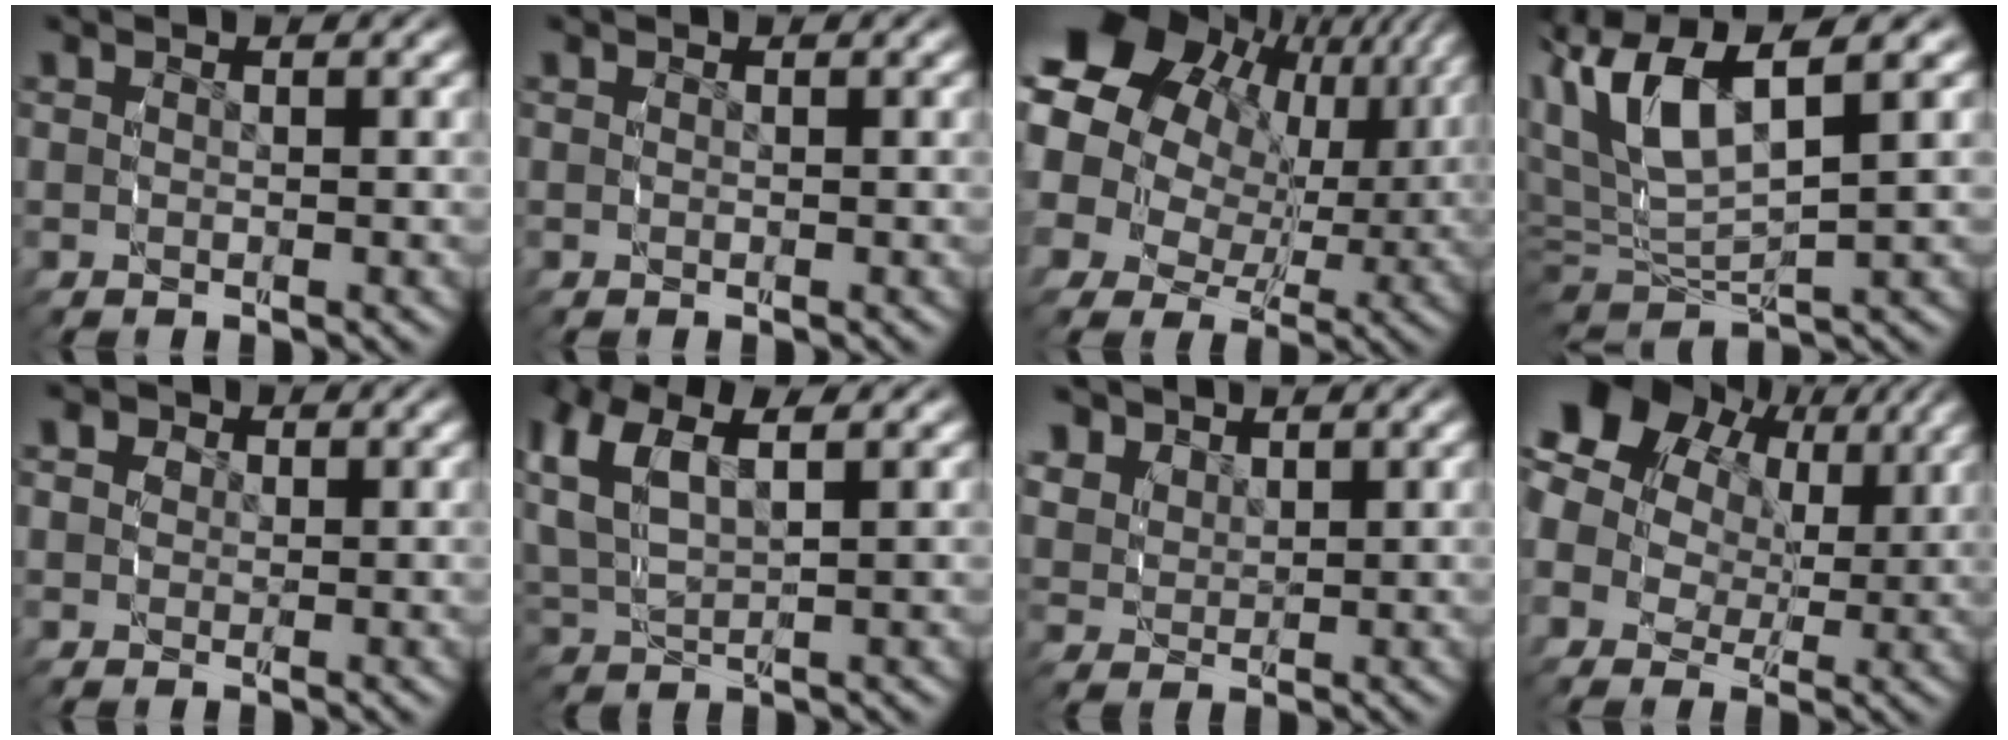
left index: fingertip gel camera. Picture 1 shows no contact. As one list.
[{"total": 0.0}, {"total": 18.7, "force": [4.3, 14.6, 10.9], "torque": [-0.203, 0.004, 0.051]}, {"total": 8.0, "force": [2.0, 5.0, 6.0], "torque": [-0.144, -0.003, 0.036]}, {"total": 2.9, "force": [0.6, 2.6, 1.0], "torque": [-0.026, -0.008, 0.010]}, {"total": 5.6, "force": [1.4, 3.8, 3.9], "torque": [-0.115, -0.007, 0.028]}, {"total": 3.1, "force": [1.6, 2.5, 1.0], "torque": [-0.033, -0.004, 0.035]}, {"total": 12.4, "force": [3.6, 10.0, 6.5], "torque": [-0.138, 0.017, 0.035]}]